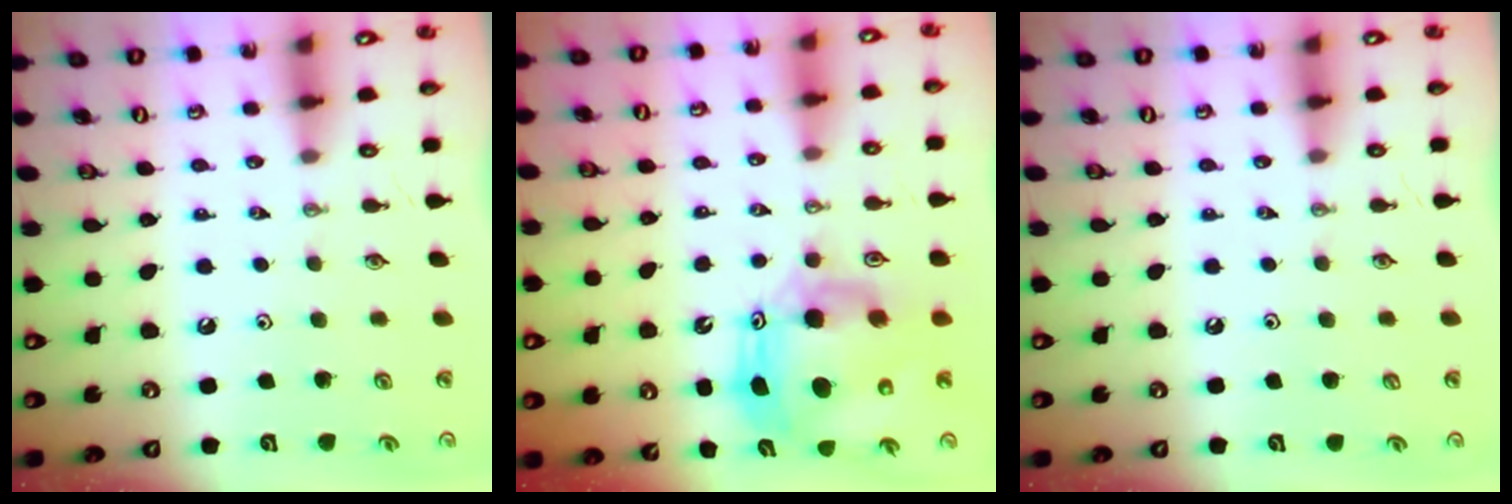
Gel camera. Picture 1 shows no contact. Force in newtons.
{"total": 13.0, "press": 12.9, "slide": 1.4}
{"total": 1.1, "press": 0.1, "slide": 1.1}